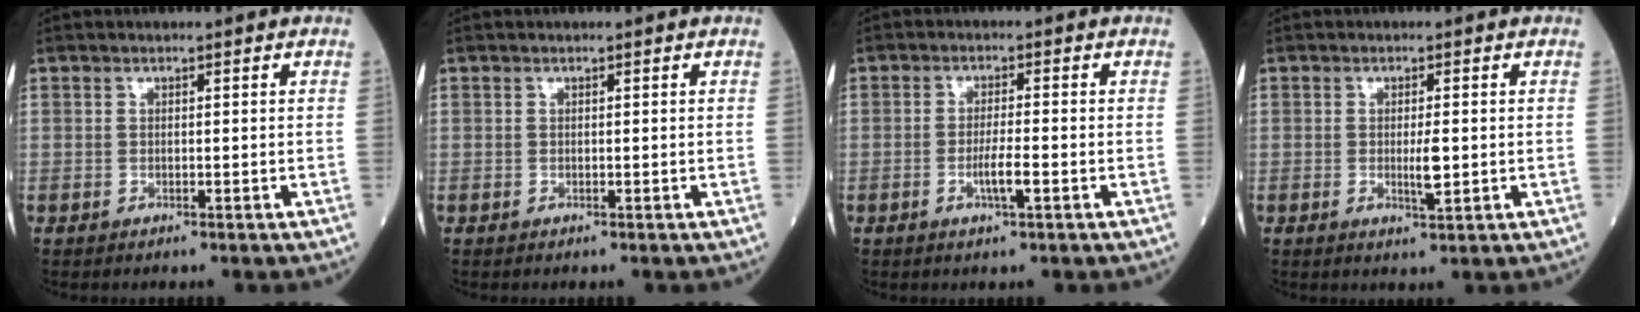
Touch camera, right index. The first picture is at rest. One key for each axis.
{"total": 0.0}
{"total": 3.5, "fx": -1.2, "fy": 0.1, "fz": 3.3, "tx": -0.064, "ty": -0.004, "tz": -0.023}
{"total": 2.9, "fx": -0.2, "fy": 0.4, "fz": 2.9, "tx": -0.052, "ty": -0.005, "tz": -0.004}